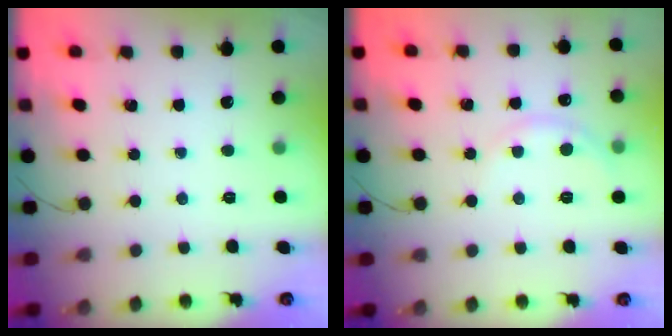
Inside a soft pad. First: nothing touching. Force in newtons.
{"total": 3.2, "press": 3.1, "slide": 1.0}